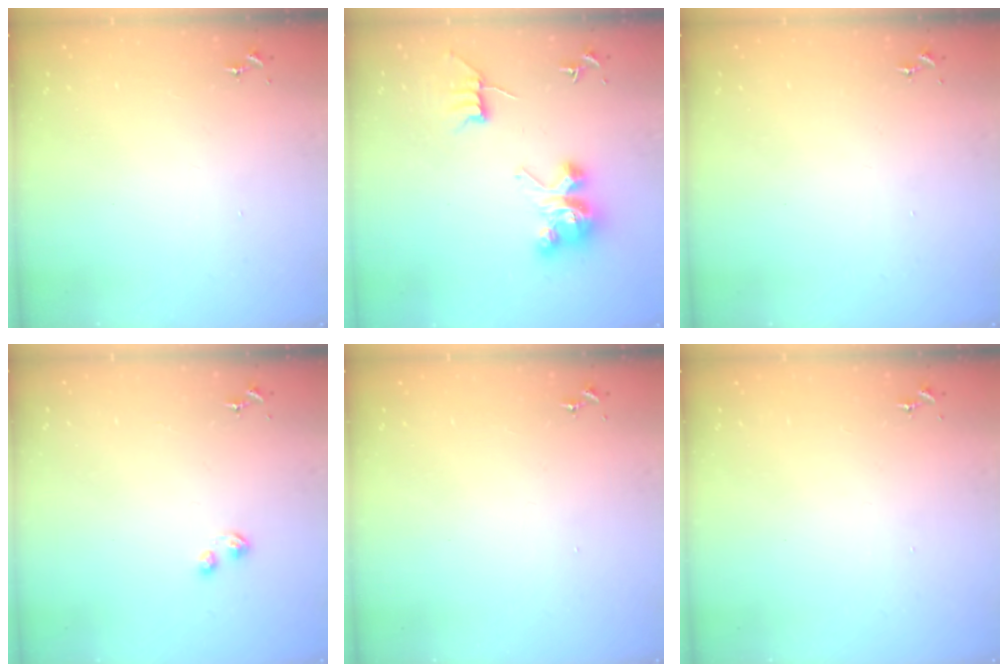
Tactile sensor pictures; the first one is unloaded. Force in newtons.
{"total": 8.5, "press": 8.4, "slide": 0.8}
{"total": 0.0}
{"total": 2.9, "press": 2.9, "slide": 0.5}
{"total": 0.0}
{"total": 0.0}